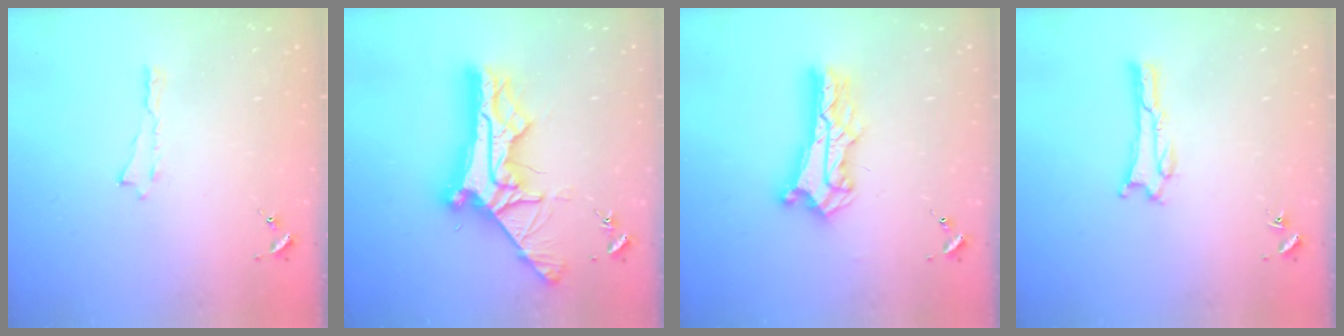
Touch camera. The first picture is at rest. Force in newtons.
{"total": 13.3, "press": 13.2, "slide": 1.4}
{"total": 8.8, "press": 8.8, "slide": 0.7}
{"total": 1.3, "press": 1.3, "slide": 0.4}